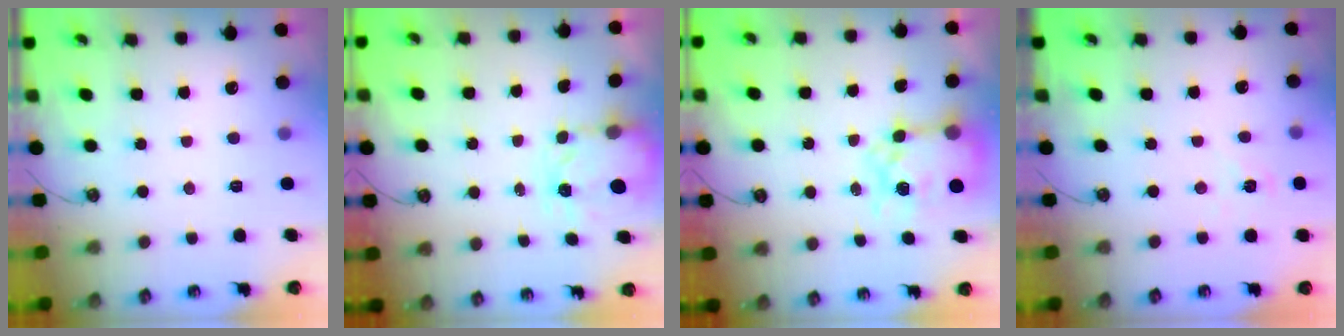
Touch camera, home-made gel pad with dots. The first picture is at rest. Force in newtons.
{"total": 3.3, "press": 3.3, "slide": 0.4}
{"total": 9.7, "press": 9.7, "slide": 0.9}
{"total": 5.6, "press": 5.6, "slide": 0.4}